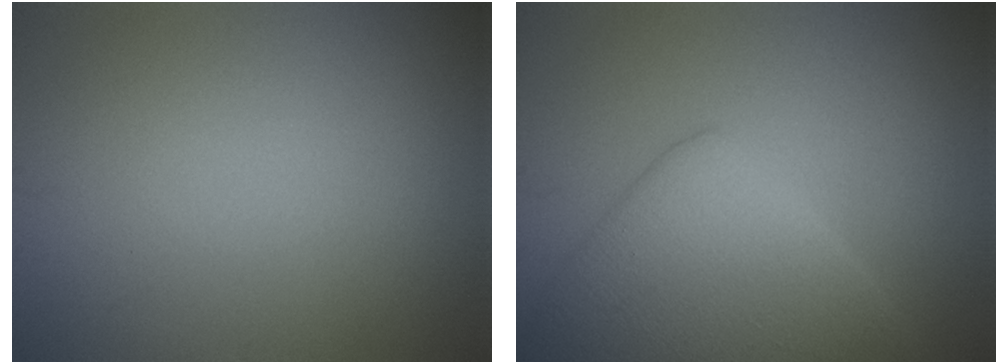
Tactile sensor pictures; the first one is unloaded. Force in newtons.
{"total": 7.2, "press": 7.2, "slide": 0.2}